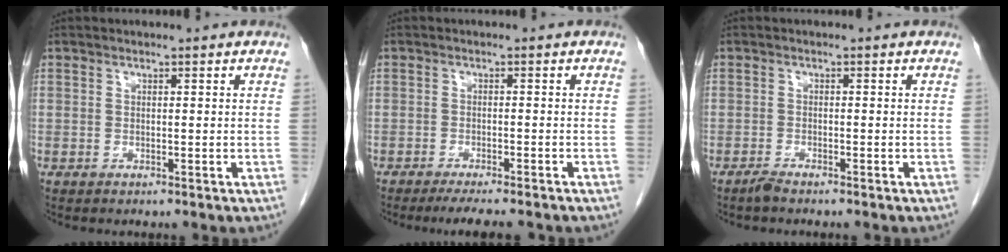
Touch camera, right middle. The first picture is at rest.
{"total": 7.0, "force": [-5.9, 0.6, 3.6], "torque": [-0.043, -0.012, -0.086]}
{"total": 1.3, "force": [-1.2, 0.0, 0.5], "torque": [-0.016, -0.002, -0.023]}